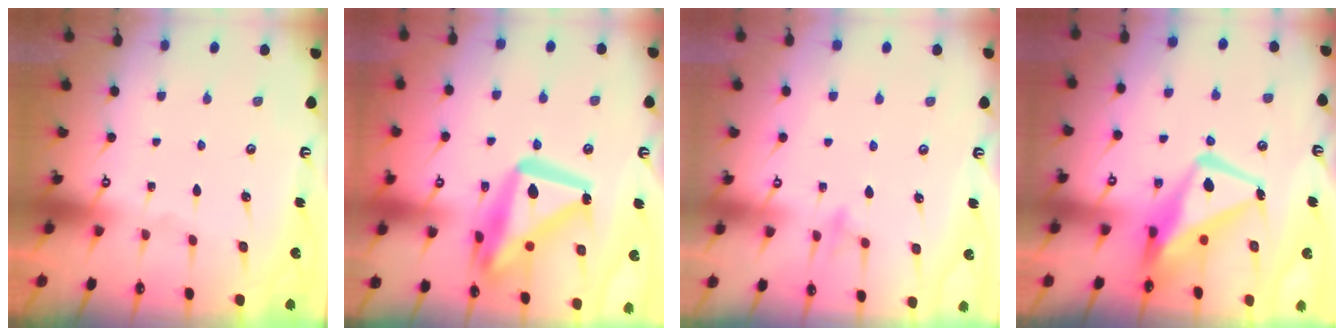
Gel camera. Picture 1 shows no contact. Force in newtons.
{"total": 20.2, "press": 20.1, "slide": 2.2}
{"total": 7.9, "press": 7.9, "slide": 0.6}
{"total": 13.2, "press": 13.1, "slide": 1.6}